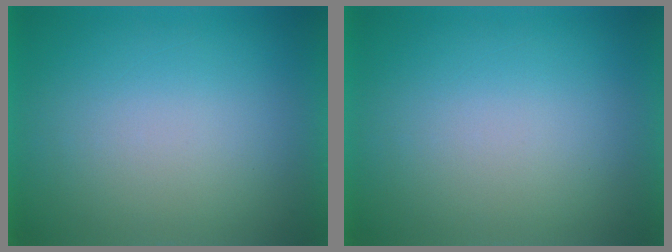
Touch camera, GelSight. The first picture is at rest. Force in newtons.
{"total": 0.0}